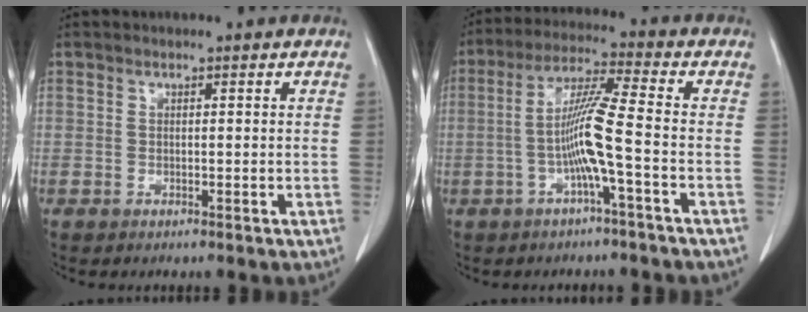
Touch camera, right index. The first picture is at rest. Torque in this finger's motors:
{"motor_torque": [0.21, 0.03, 0.22, 0.07]}